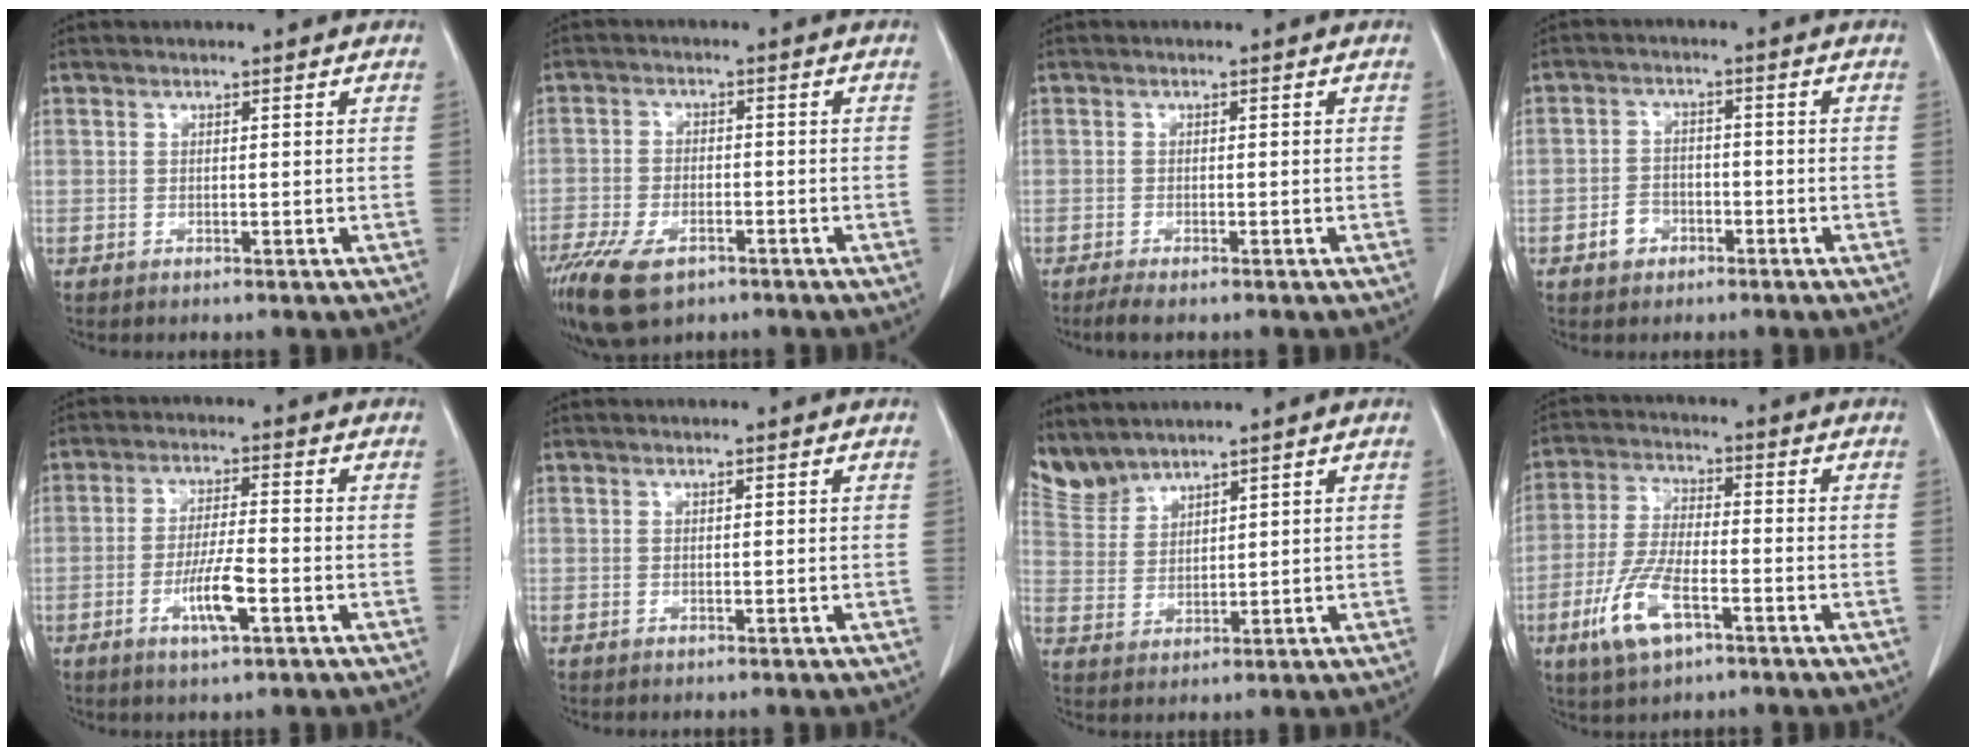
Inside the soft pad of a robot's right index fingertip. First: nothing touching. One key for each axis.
{"total": 10.6, "fx": -6.9, "fy": 4.8, "fz": 6.4, "tx": -0.133, "ty": -0.012, "tz": -0.113}
{"total": 2.8, "fx": -2.1, "fy": 0.3, "fz": 1.8, "tx": -0.033, "ty": -0.008, "tz": -0.032}
{"total": 3.4, "fx": -1.9, "fy": 2.6, "fz": 1.3, "tx": -0.020, "ty": 0.010, "tz": -0.030}
{"total": 6.4, "fx": -2.4, "fy": 0.8, "fz": 5.8, "tx": -0.111, "ty": -0.007, "tz": -0.043}
{"total": 0.0}
{"total": 5.4, "fx": 5.4, "fy": 0.2, "fz": 0.1, "tx": -0.020, "ty": 0.007, "tz": 0.124}
{"total": 9.5, "fx": -4.5, "fy": 2.7, "fz": 7.9, "tx": -0.177, "ty": -0.010, "tz": -0.083}